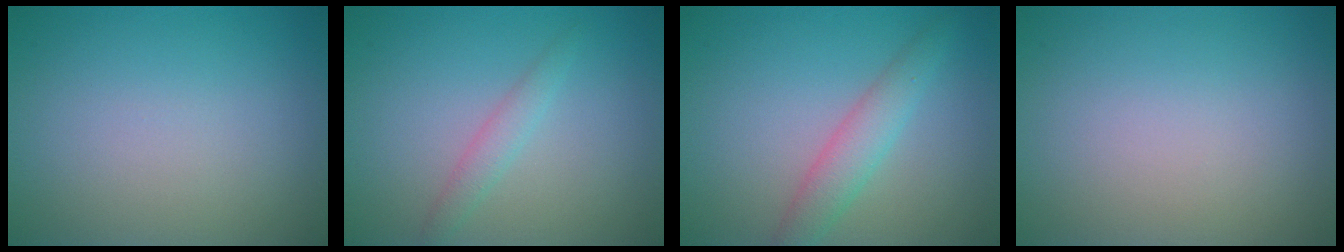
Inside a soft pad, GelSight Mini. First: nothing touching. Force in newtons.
{"total": 1.5, "press": 1.5, "slide": 0.0}
{"total": 2.9, "press": 2.9, "slide": 0.1}
{"total": 0.0}